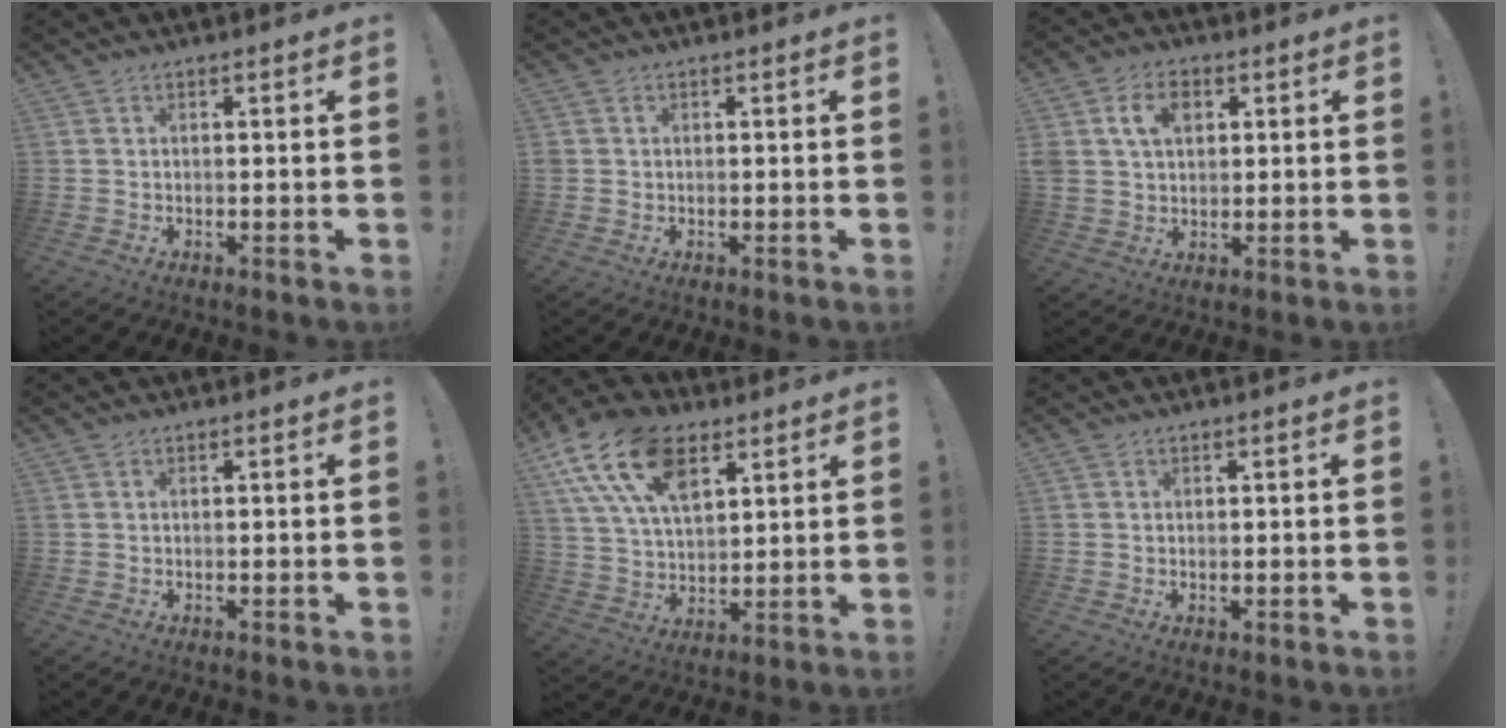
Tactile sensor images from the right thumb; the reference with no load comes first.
{"total": 1.1, "force": [0.0, 1.1, 0.3], "torque": [-0.009, 0.005, 0.001]}
{"total": 9.5, "force": [3.3, 7.0, 5.5], "torque": [-0.097, 0.004, 0.062]}
{"total": 0.0}
{"total": 19.1, "force": [9.5, 11.2, 12.1], "torque": [-0.233, -0.035, 0.173]}
{"total": 0.0}